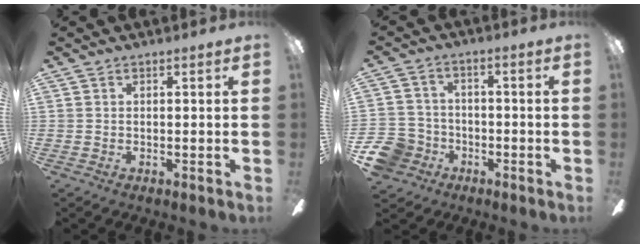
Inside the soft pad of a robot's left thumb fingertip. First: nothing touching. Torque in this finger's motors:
{"motor_torque": [-0.28, 0.29, 0.01, -0.01, 0.00]}